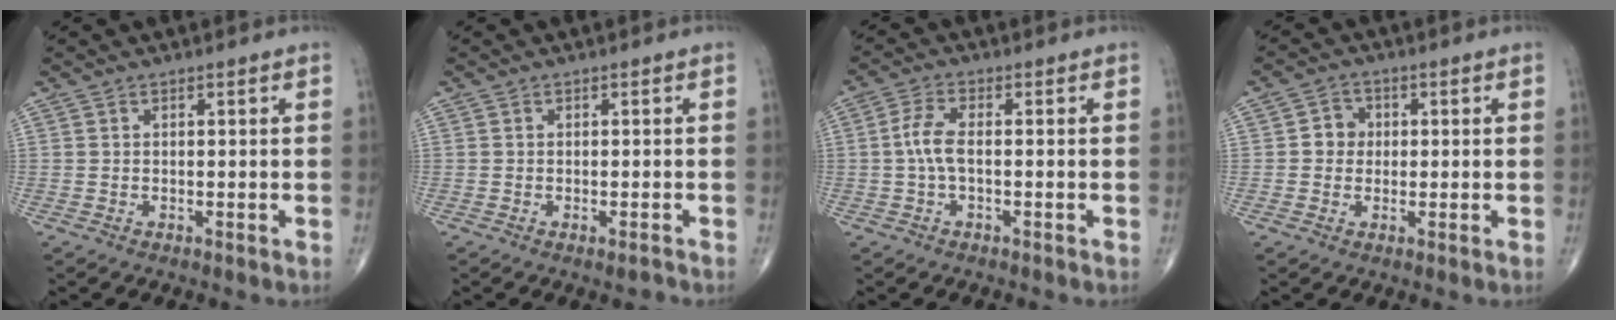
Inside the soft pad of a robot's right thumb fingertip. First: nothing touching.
{"total": 1.2, "force": [-0.7, 0.3, 0.8], "torque": [-0.012, 0.000, -0.010]}
{"total": 4.2, "force": [-0.4, 1.6, 3.9], "torque": [-0.093, 0.011, -0.012]}
{"total": 3.7, "force": [0.2, 3.4, 1.5], "torque": [-0.001, 0.008, -0.005]}